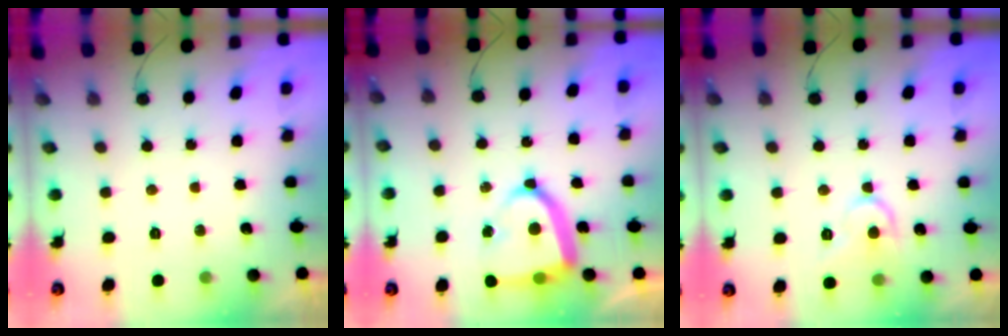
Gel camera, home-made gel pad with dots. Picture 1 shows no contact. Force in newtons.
{"total": 14.0, "press": 13.9, "slide": 1.4}
{"total": 10.5, "press": 10.4, "slide": 0.9}